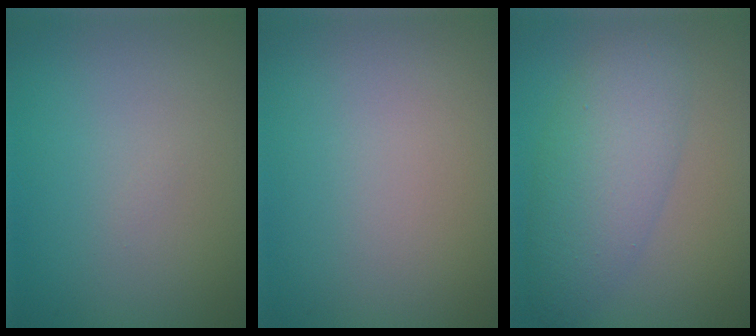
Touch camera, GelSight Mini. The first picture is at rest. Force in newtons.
{"total": 0.0}
{"total": 5.3, "press": 5.3, "slide": 0.1}